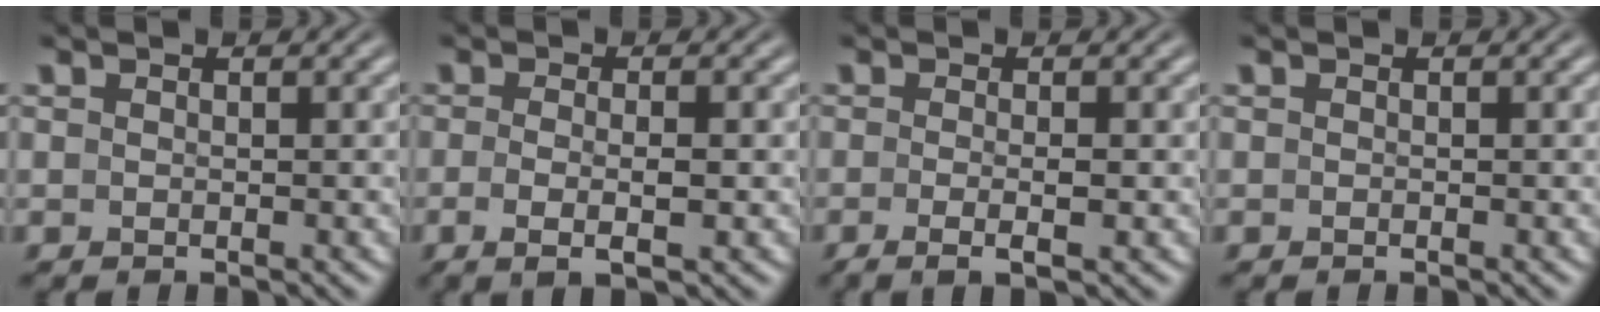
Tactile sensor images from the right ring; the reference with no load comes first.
{"total": 3.1, "force": [-1.3, 0.2, 2.9], "torque": [-0.061, -0.015, -0.011]}
{"total": 2.5, "force": [-1.3, 0.0, 2.1], "torque": [-0.048, -0.011, -0.018]}
{"total": 0.0}